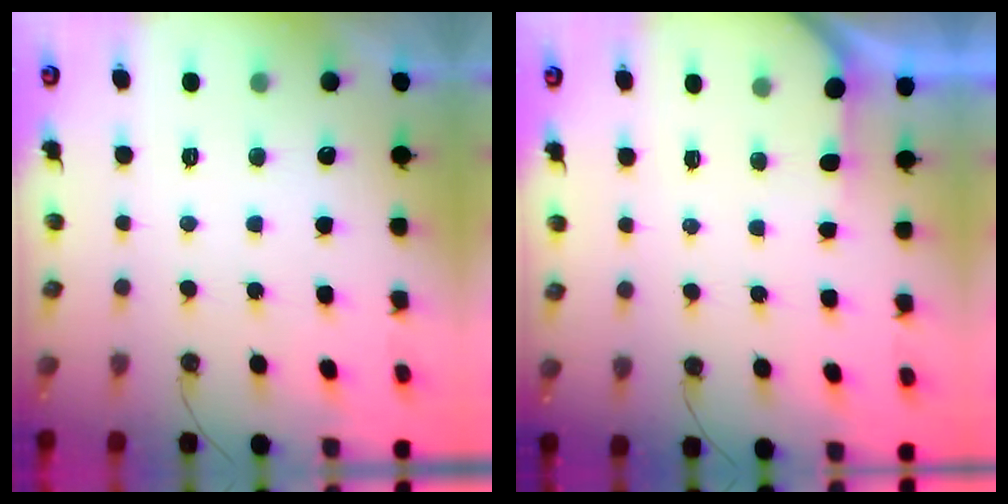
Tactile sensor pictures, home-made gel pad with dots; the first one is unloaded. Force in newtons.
{"total": 2.4, "press": 2.4, "slide": 0.3}